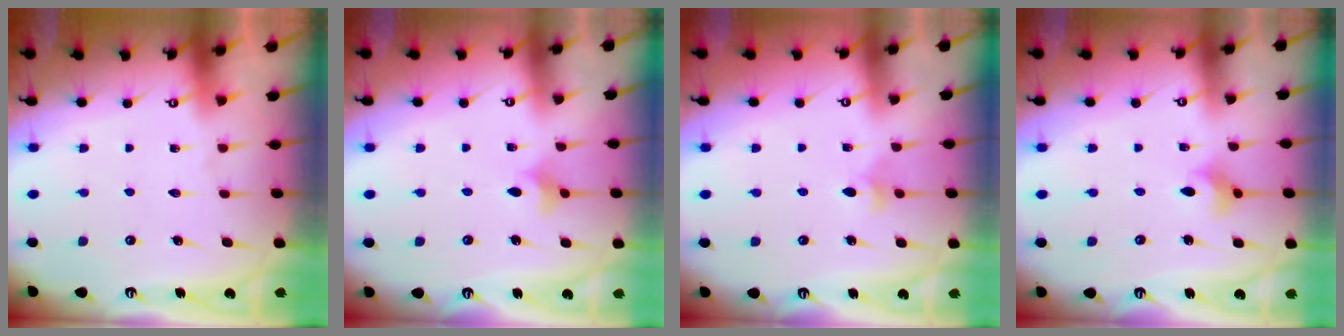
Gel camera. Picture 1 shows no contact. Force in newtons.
{"total": 3.9, "press": 3.8, "slide": 0.8}
{"total": 3.4, "press": 3.3, "slide": 0.7}
{"total": 3.7, "press": 3.7, "slide": 0.6}